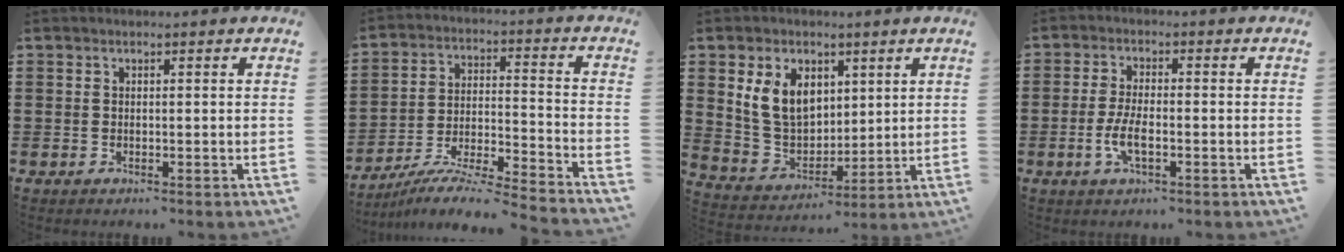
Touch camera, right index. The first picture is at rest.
{"total": 7.1, "force": [-6.6, -0.5, 2.3], "torque": [-0.048, -0.009, -0.137]}
{"total": 8.7, "force": [3.0, 6.3, 5.2], "torque": [-0.145, 0.011, 0.054]}
{"total": 4.4, "force": [-1.4, 1.4, 3.9], "torque": [-0.087, -0.004, -0.030]}